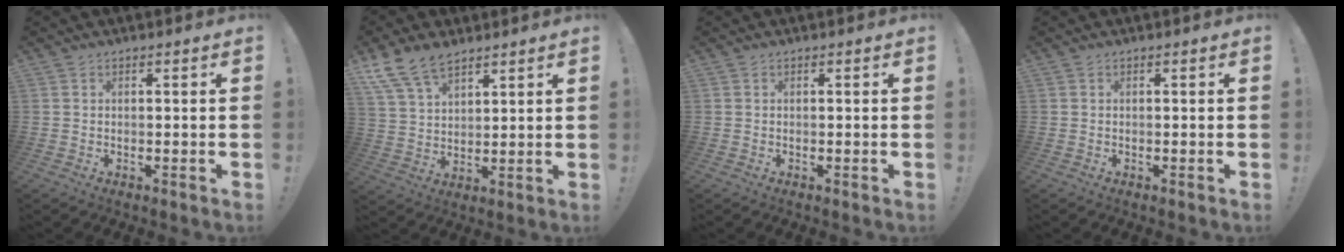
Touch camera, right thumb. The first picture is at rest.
{"total": 10.9, "force": [8.3, 5.4, 4.7], "torque": [-0.103, -0.039, 0.165]}
{"total": 0.0}
{"total": 0.0}